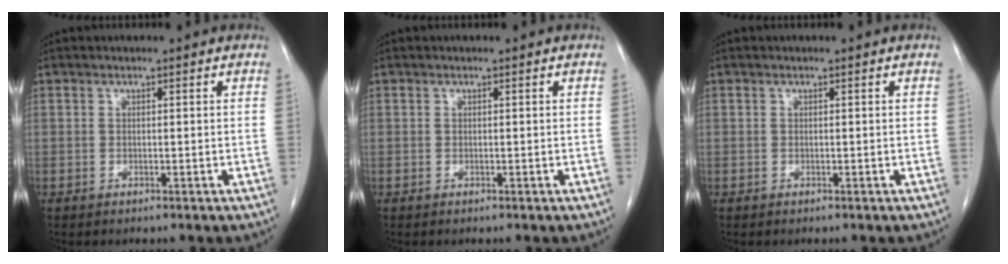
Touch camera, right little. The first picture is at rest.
{"total": 0.0}
{"total": 0.0}